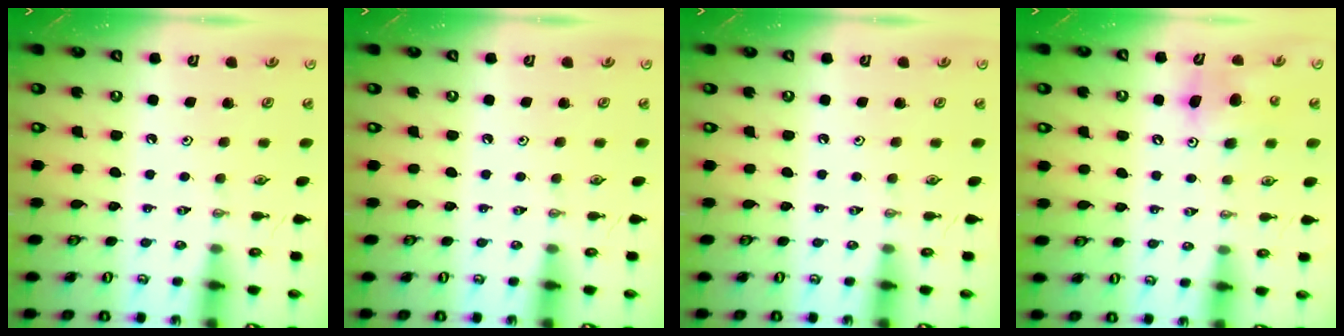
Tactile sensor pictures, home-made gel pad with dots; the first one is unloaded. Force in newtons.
{"total": 0.0}
{"total": 0.0}
{"total": 8.7, "press": 8.7, "slide": 1.1}